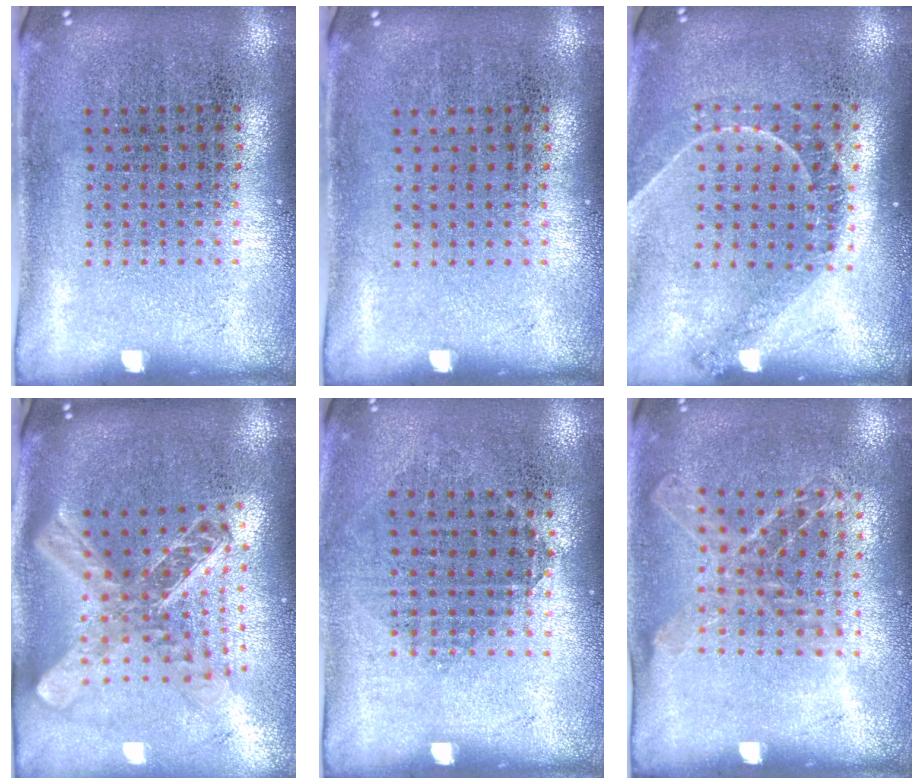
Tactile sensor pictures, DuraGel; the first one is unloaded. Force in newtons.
{"total": 0.0}
{"total": 1.2, "press": 1.2, "slide": 0.3}
{"total": 2.6, "press": 1.9, "slide": 1.7}
{"total": 0.9, "press": 0.8, "slide": 0.4}
{"total": 1.2, "press": 1.1, "slide": 0.2}